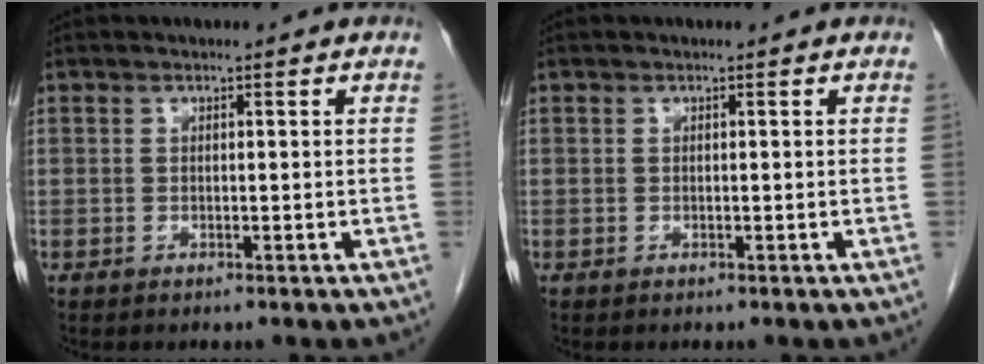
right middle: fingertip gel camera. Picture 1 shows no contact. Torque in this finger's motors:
{"motor_torque": [-0.23, -0.03, 0.00, 0.00]}